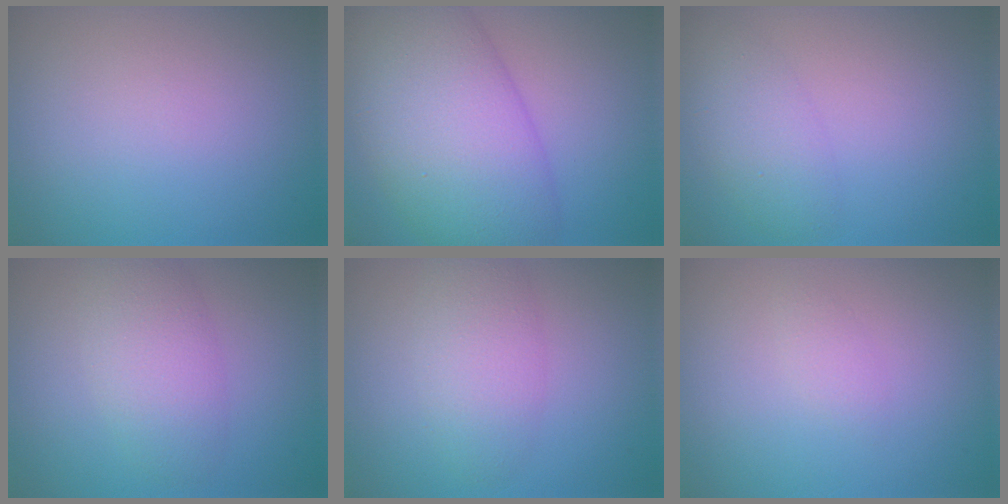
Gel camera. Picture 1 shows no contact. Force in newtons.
{"total": 11.0, "press": 11.0, "slide": 0.3}
{"total": 2.7, "press": 2.7, "slide": 0.1}
{"total": 4.0, "press": 4.0, "slide": 0.2}
{"total": 3.6, "press": 3.6, "slide": 0.1}
{"total": 0.9, "press": 0.9, "slide": 0.0}